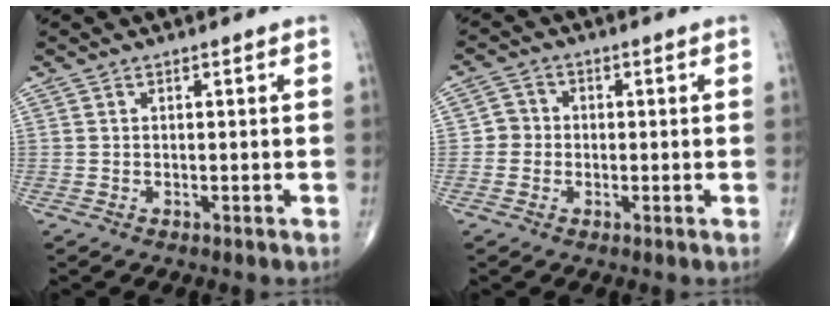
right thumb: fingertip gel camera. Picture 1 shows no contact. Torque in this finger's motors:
{"motor_torque": [-0.31, 0.22, -0.06, 0.04, -0.05]}